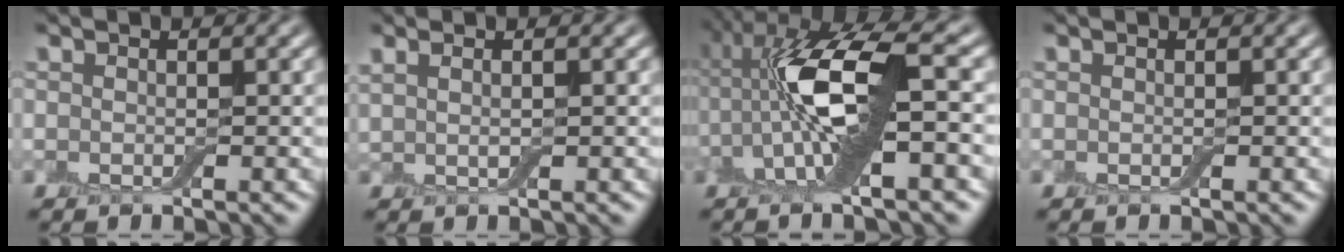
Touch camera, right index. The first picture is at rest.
{"total": 1.8, "force": [1.0, 0.8, 1.2], "torque": [-0.010, -0.001, 0.002]}
{"total": 9.6, "force": [-0.3, 3.2, 9.0], "torque": [-0.179, 0.017, -0.011]}
{"total": 0.0}